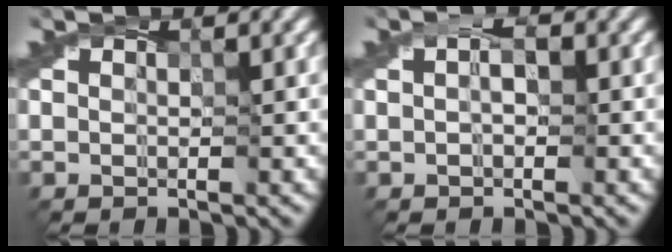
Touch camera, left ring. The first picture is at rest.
{"total": 1.1, "force": [0.1, 0.4, 1.1], "torque": [-0.017, 0.004, 0.001]}